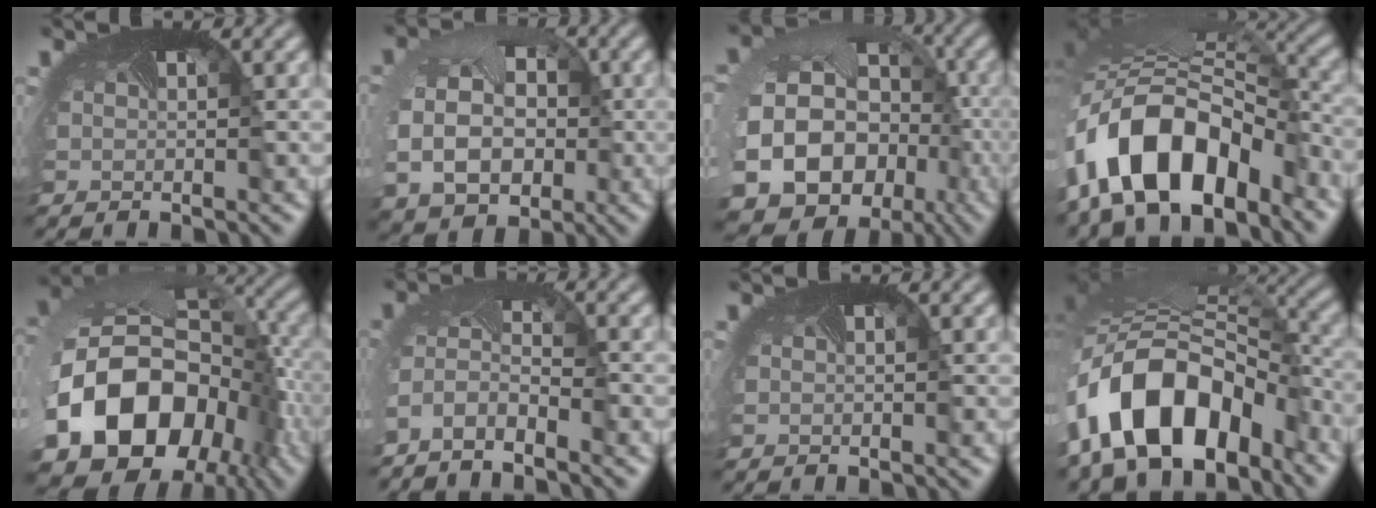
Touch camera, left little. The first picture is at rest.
{"total": 9.6, "force": [-0.6, 7.8, 5.5], "torque": [-0.108, -0.027, -0.006]}
{"total": 24.2, "force": [-8.1, 21.0, 9.0], "torque": [-0.199, -0.072, -0.150]}
{"total": 13.2, "force": [-6.2, 7.8, 8.7], "torque": [-0.182, -0.012, -0.101]}
{"total": 20.2, "force": [-6.4, 16.0, 10.6], "torque": [-0.249, -0.073, -0.108]}
{"total": 2.9, "force": [-2.9, 0.3, 0.5], "torque": [-0.036, -0.012, -0.062]}
{"total": 0.0}
{"total": 14.3, "force": [-7.0, 9.0, 8.7], "torque": [-0.182, -0.015, -0.108]}